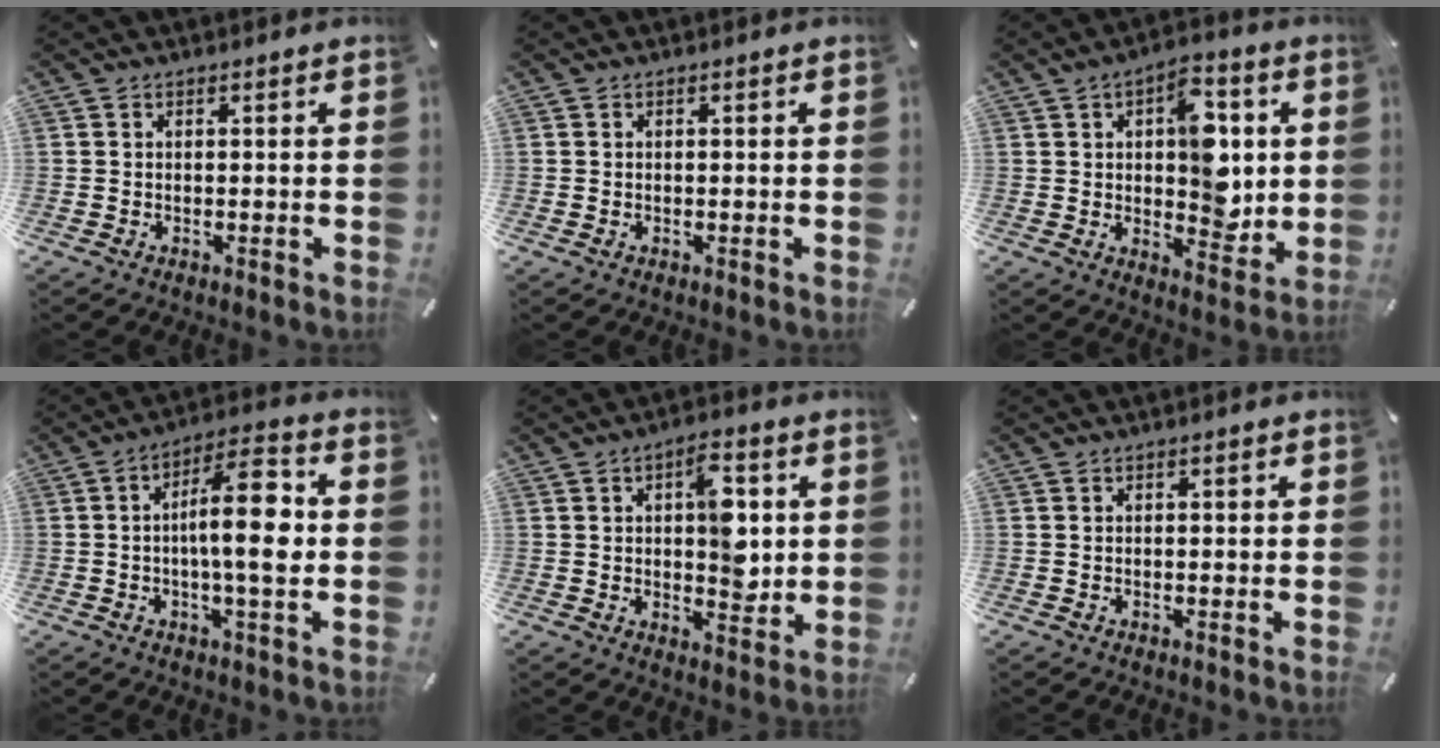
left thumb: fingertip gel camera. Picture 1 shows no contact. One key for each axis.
{"total": 0.0}
{"total": 13.4, "fx": 1.9, "fy": 8.3, "fz": 10.4, "tx": -0.111, "ty": -0.007, "tz": 0.032}
{"total": 14.2, "fx": -0.1, "fy": 3.8, "fz": 13.6, "tx": -0.226, "ty": 0.002, "tz": -0.011}
{"total": 10.9, "fx": 1.9, "fy": 6.2, "fz": 8.7, "tx": -0.100, "ty": -0.007, "tz": 0.027}
{"total": 0.6, "fx": 0.0, "fy": 0.2, "fz": 0.5, "tx": -0.010, "ty": 0.001, "tz": -0.001}